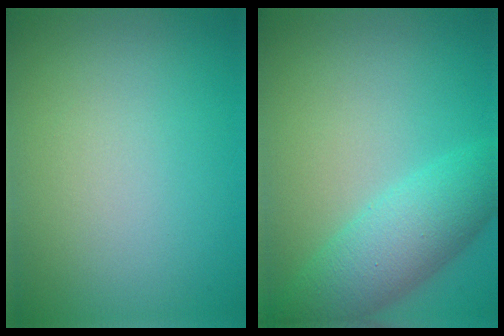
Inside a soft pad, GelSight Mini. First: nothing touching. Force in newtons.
{"total": 5.7, "press": 5.7, "slide": 0.2}